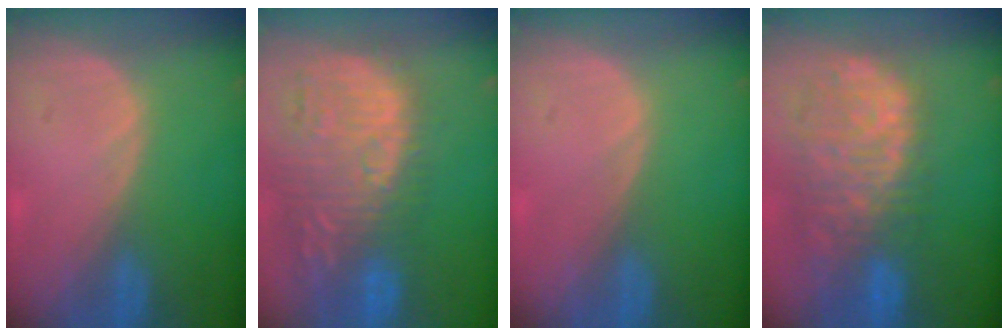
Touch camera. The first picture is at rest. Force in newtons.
{"total": 14.4, "press": 12.5, "slide": 7.2}
{"total": 0.0}
{"total": 12.1, "press": 9.9, "slide": 6.9}